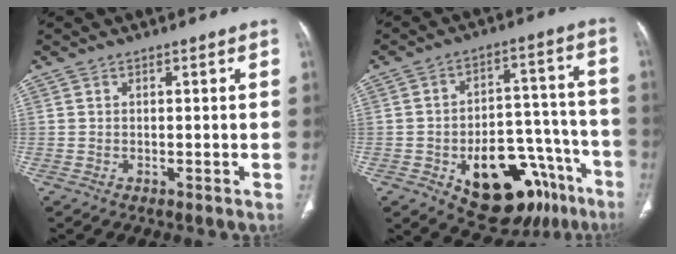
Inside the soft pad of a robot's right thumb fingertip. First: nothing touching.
{"total": 21.3, "force": [-10.8, 12.1, 13.8], "torque": [-0.126, 0.079, -0.141]}